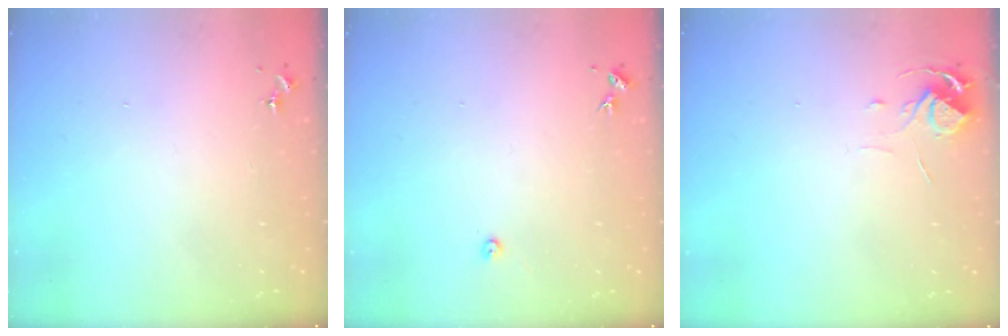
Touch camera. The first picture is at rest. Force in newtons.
{"total": 2.2, "press": 2.2, "slide": 0.3}
{"total": 5.7, "press": 5.7, "slide": 0.4}